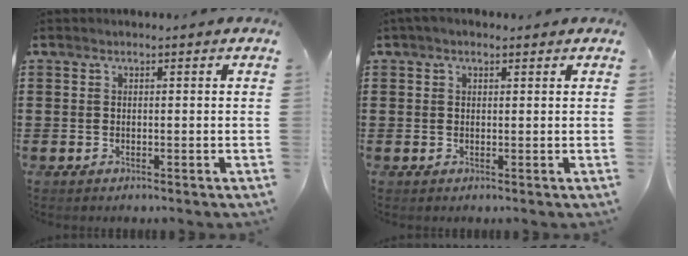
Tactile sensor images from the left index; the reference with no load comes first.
{"total": 1.1, "force": [0.4, 0.8, 0.5], "torque": [-0.011, 0.007, 0.007]}